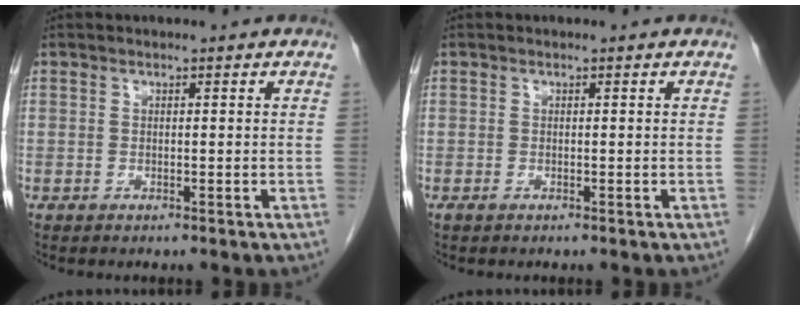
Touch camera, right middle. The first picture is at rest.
{"total": 0.0}